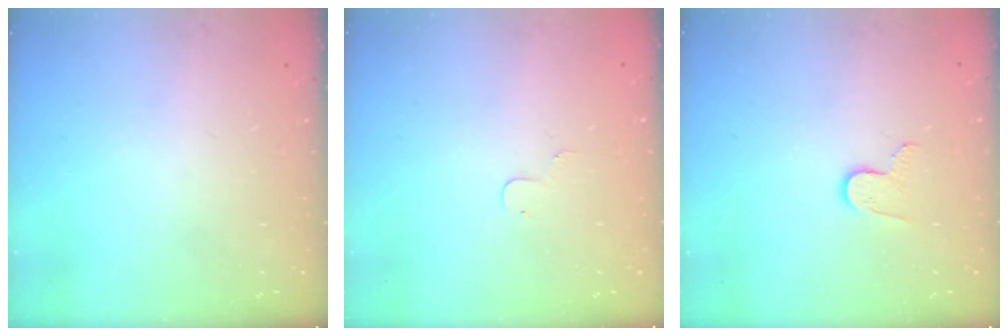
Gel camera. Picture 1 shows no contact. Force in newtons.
{"total": 3.4, "press": 3.4, "slide": 0.4}
{"total": 6.0, "press": 6.0, "slide": 0.6}